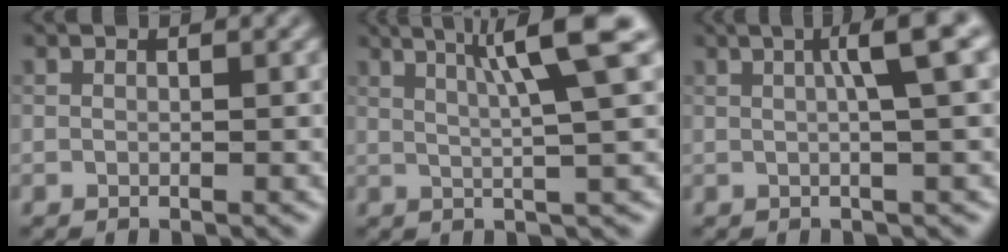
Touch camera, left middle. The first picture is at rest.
{"total": 7.0, "force": [2.7, 0.8, 6.3], "torque": [-0.087, 0.017, 0.044]}
{"total": 4.7, "force": [1.1, 0.6, 4.5], "torque": [-0.061, 0.016, 0.015]}